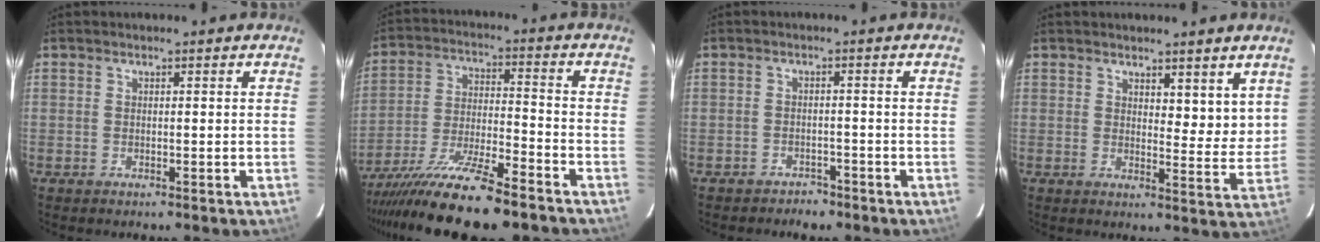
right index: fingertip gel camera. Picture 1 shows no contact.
{"total": 15.6, "force": [-12.6, 1.1, 9.0], "torque": [-0.174, -0.025, -0.221]}
{"total": 2.4, "force": [-2.1, 1.3, 0.2], "torque": [-0.010, 0.003, -0.028]}
{"total": 5.7, "force": [4.1, 2.3, 3.2], "torque": [-0.029, -0.016, 0.060]}